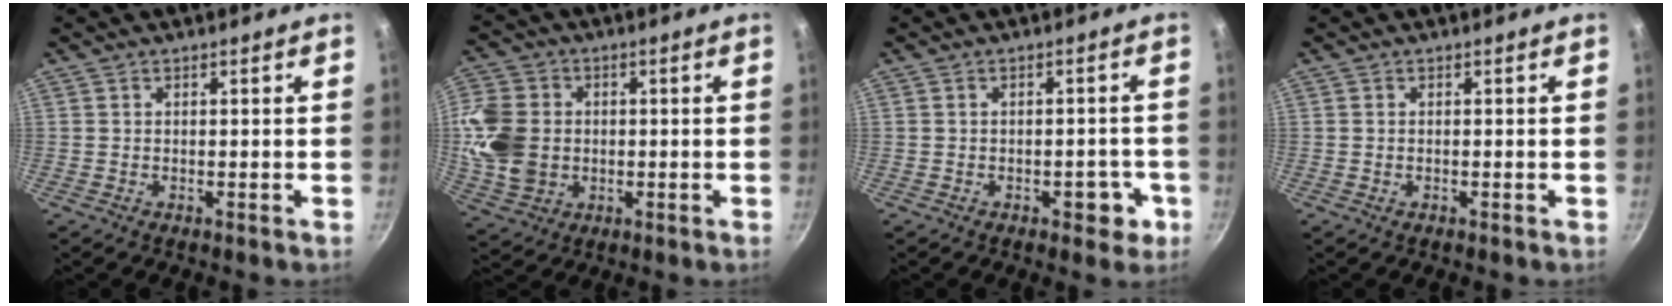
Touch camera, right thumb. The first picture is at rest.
{"total": 12.1, "force": [-0.1, 10.0, 6.9], "torque": [-0.121, -0.001, -0.003]}
{"total": 4.4, "force": [-1.9, 2.6, 3.1], "torque": [-0.014, 0.017, -0.017]}
{"total": 0.0}